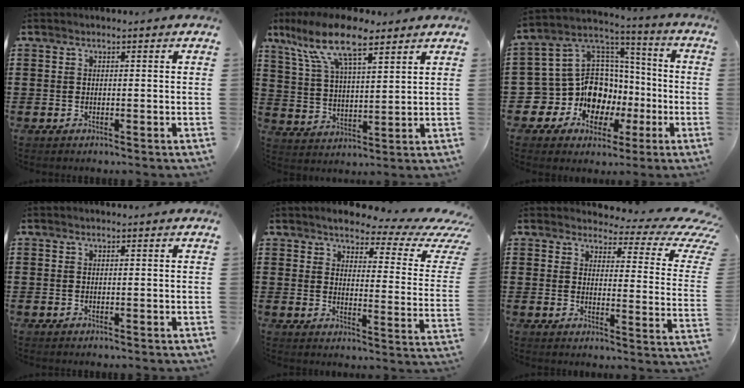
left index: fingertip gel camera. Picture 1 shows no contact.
{"total": 11.7, "force": [8.1, 3.5, 7.7], "torque": [-0.168, -0.011, 0.147]}
{"total": 13.2, "force": [-3.7, 11.4, 5.4], "torque": [-0.146, -0.015, -0.058]}
{"total": 0.0}
{"total": 4.8, "force": [3.9, 1.0, 2.7], "torque": [-0.058, -0.028, 0.058]}
{"total": 5.4, "force": [4.1, 1.7, 3.1], "torque": [-0.055, -0.030, 0.066]}